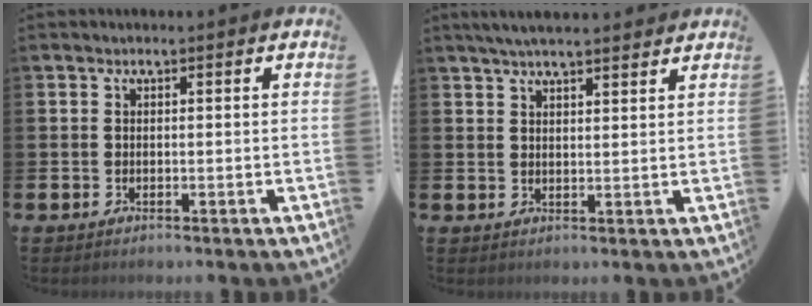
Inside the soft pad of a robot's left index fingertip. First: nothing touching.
{"total": 4.0, "force": [3.8, 0.4, 1.4], "torque": [-0.032, -0.009, 0.067]}